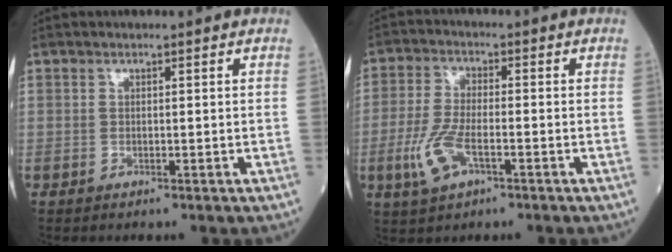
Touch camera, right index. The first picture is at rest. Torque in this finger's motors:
{"motor_torque": [0.24, -0.24, 0.28, 0.09]}